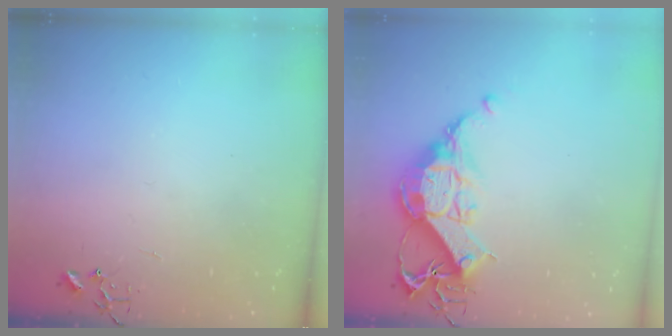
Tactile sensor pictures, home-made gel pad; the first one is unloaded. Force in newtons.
{"total": 13.9, "press": 13.9, "slide": 1.1}